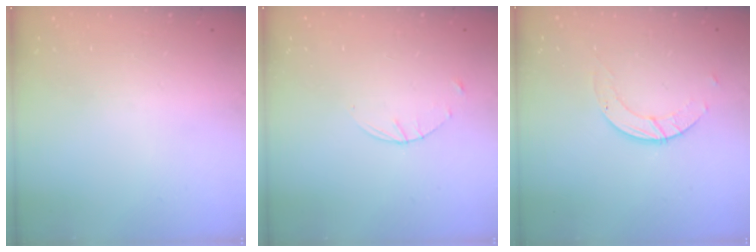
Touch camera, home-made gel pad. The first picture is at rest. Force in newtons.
{"total": 1.6, "press": 1.6, "slide": 0.2}
{"total": 3.0, "press": 3.0, "slide": 0.3}